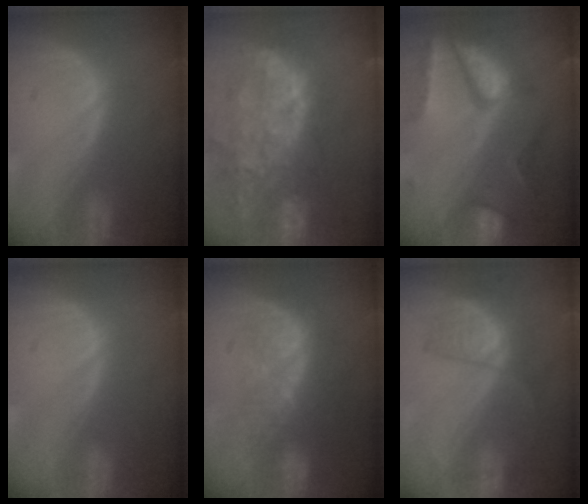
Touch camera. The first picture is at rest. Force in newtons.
{"total": 13.7, "press": 11.2, "slide": 7.9}
{"total": 10.4, "press": 8.7, "slide": 5.7}
{"total": 0.0}
{"total": 8.4, "press": 7.5, "slide": 3.9}
{"total": 6.9, "press": 5.9, "slide": 3.5}